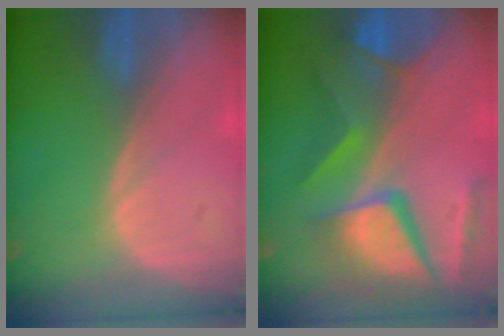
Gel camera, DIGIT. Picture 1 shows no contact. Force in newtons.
{"total": 12.0, "press": 9.9, "slide": 6.8}